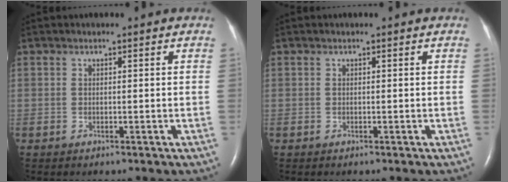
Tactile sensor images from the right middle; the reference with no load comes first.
{"total": 0.0}